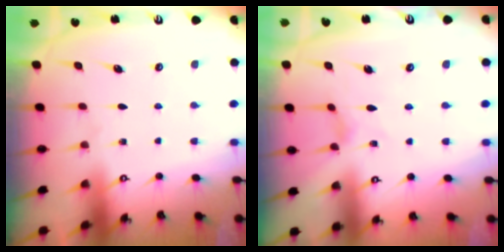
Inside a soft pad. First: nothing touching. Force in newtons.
{"total": 0.7, "press": 0.6, "slide": 0.2}